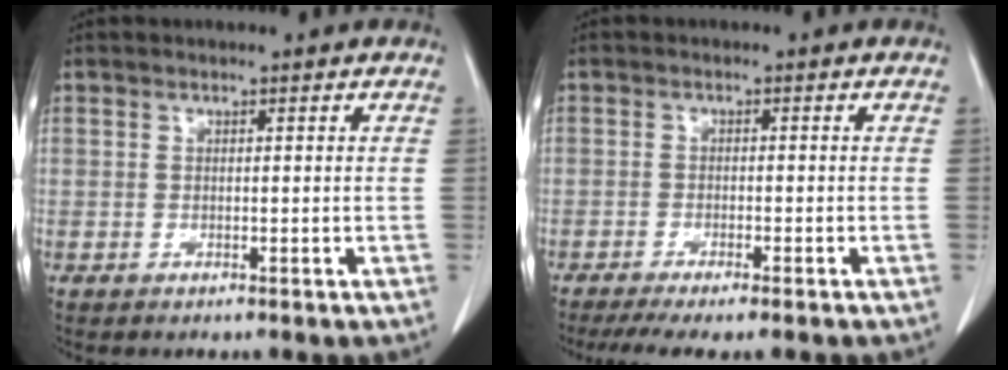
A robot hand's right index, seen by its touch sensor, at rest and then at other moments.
{"total": 7.9, "force": [-6.4, 0.7, 4.6], "torque": [-0.063, -0.010, -0.097]}